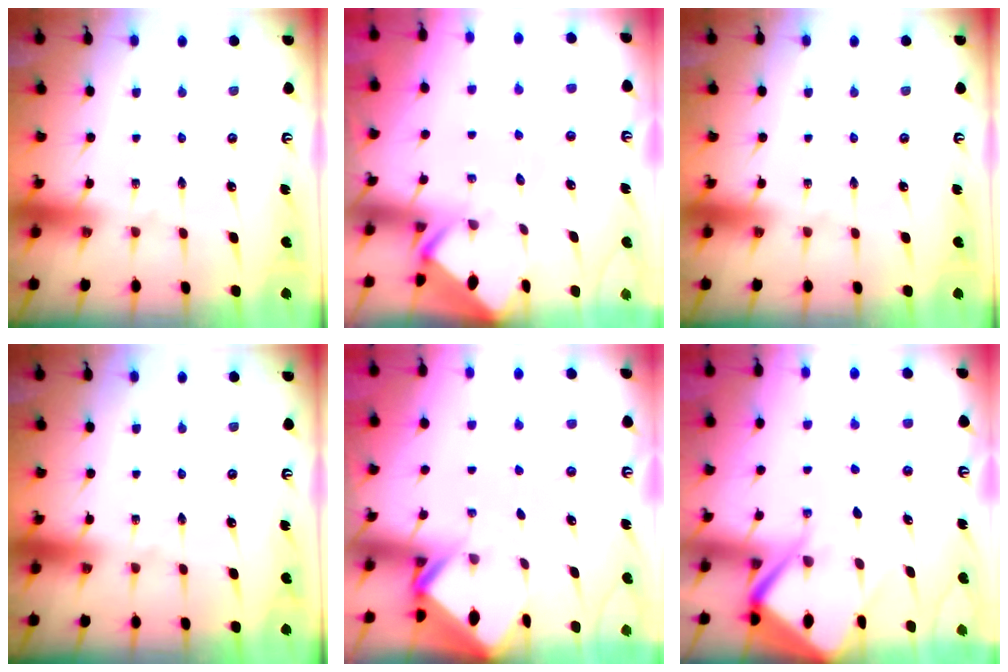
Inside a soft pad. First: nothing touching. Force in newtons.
{"total": 3.4, "press": 3.4, "slide": 0.1}
{"total": 0.0}
{"total": 0.0}
{"total": 2.7, "press": 2.7, "slide": 0.2}
{"total": 7.5, "press": 7.5, "slide": 0.5}